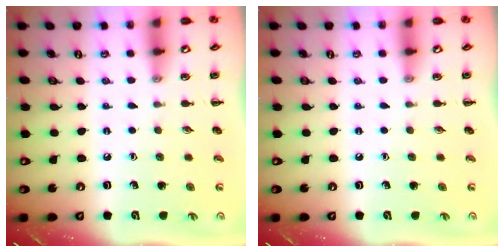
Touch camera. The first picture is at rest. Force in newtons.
{"total": 0.0}